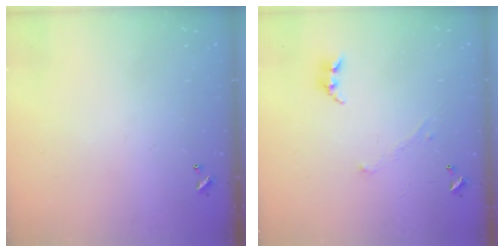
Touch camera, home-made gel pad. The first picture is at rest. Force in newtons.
{"total": 1.0, "press": 0.9, "slide": 0.4}